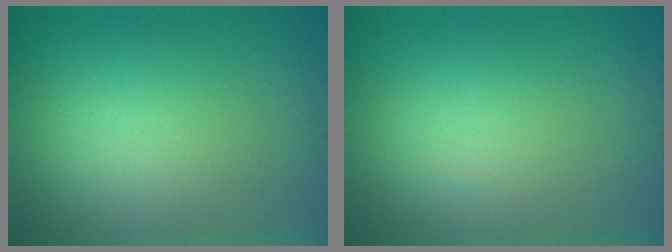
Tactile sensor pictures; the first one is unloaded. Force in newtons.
{"total": 0.0}